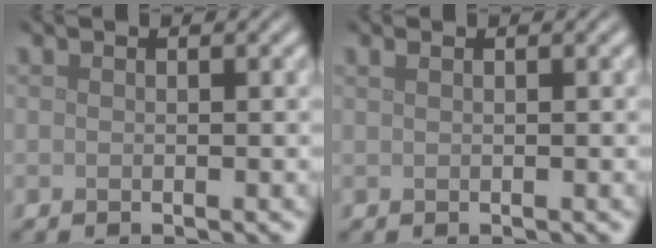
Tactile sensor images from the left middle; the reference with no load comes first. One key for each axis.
{"total": 0.8, "fx": 0.5, "fy": 0.3, "fz": 0.5, "tx": -0.010, "ty": 0.005, "tz": 0.006}